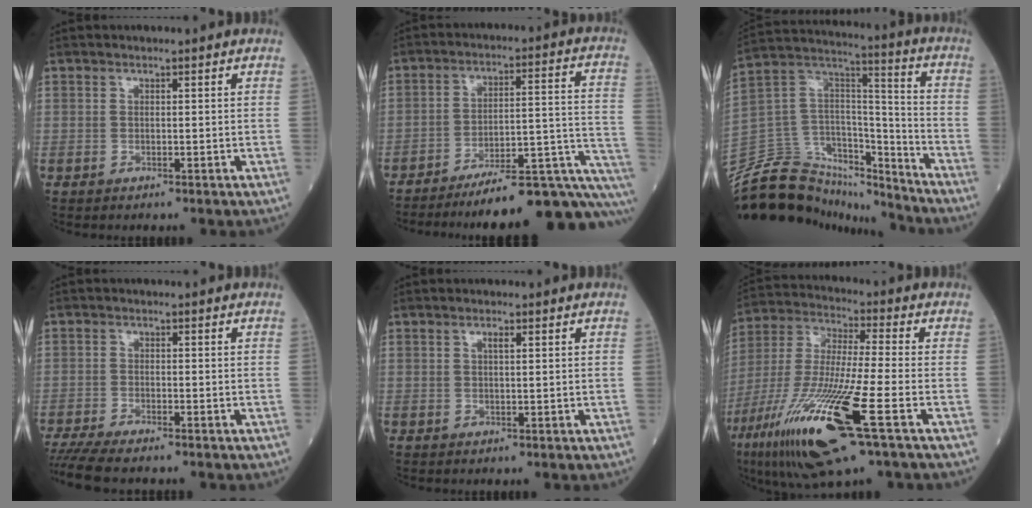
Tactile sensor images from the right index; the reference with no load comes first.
{"total": 22.4, "force": [-18.3, 1.6, 12.9], "torque": [-0.096, 0.028, -0.257]}
{"total": 24.2, "force": [-22.4, 6.5, 6.6], "torque": [-0.162, 0.039, -0.373]}
{"total": 7.8, "force": [-6.8, 0.7, 3.7], "torque": [-0.067, -0.018, -0.116]}
{"total": 1.0, "force": [0.4, 0.2, 0.9], "torque": [-0.019, 0.001, 0.006]}
{"total": 20.3, "force": [-9.4, 1.7, 18.0], "torque": [-0.392, -0.047, -0.174]}